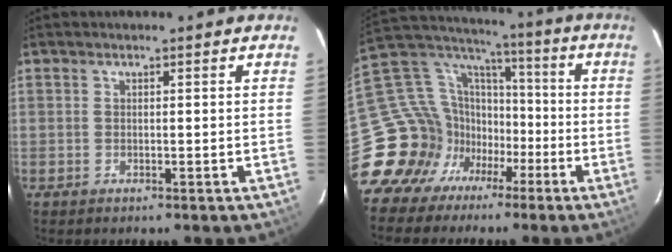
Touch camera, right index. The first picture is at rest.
{"total": 19.3, "force": [-10.4, 15.5, 5.2], "torque": [-0.125, 0.062, -0.174]}